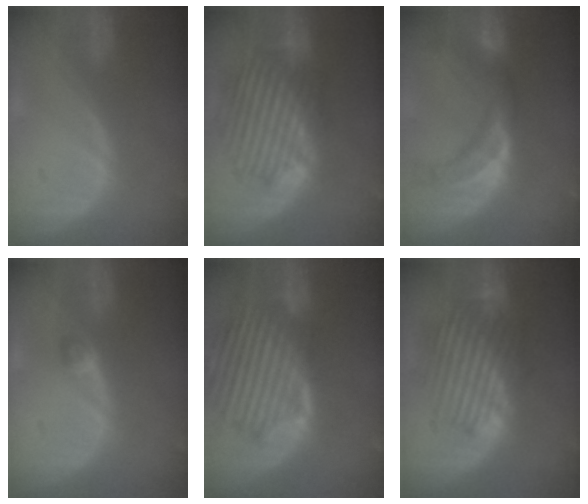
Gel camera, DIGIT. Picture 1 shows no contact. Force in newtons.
{"total": 9.1, "press": 9.1, "slide": 0.8}
{"total": 10.3, "press": 9.5, "slide": 4.0}
{"total": 1.8, "press": 1.6, "slide": 0.8}
{"total": 13.0, "press": 11.4, "slide": 6.1}
{"total": 9.4, "press": 8.9, "slide": 3.1}